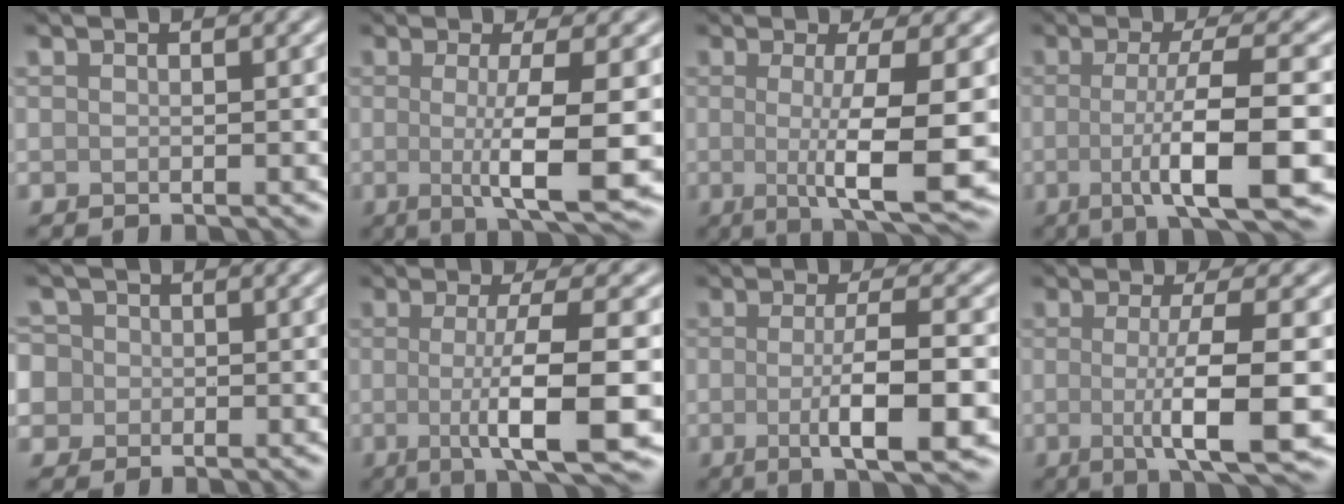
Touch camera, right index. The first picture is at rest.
{"total": 7.6, "force": [-0.7, 1.5, 7.4], "torque": [-0.110, -0.012, -0.009]}
{"total": 8.3, "force": [-0.8, 1.6, 8.1], "torque": [-0.116, -0.012, -0.010]}
{"total": 9.8, "force": [-1.7, 2.1, 9.5], "torque": [-0.130, -0.008, -0.033]}
{"total": 5.4, "force": [-0.1, 5.1, 1.9], "torque": [-0.039, 0.030, -0.033]}
{"total": 8.9, "force": [-1.0, 2.0, 8.6], "torque": [-0.121, -0.012, -0.015]}
{"total": 7.4, "force": [-1.3, 1.5, 7.1], "torque": [-0.112, -0.010, -0.022]}
{"total": 7.9, "force": [-0.8, 1.6, 7.6], "torque": [-0.115, -0.010, -0.012]}